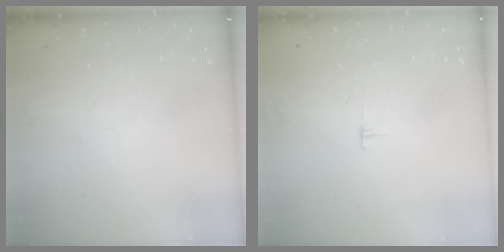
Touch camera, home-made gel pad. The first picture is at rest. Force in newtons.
{"total": 3.3, "press": 3.3, "slide": 0.4}